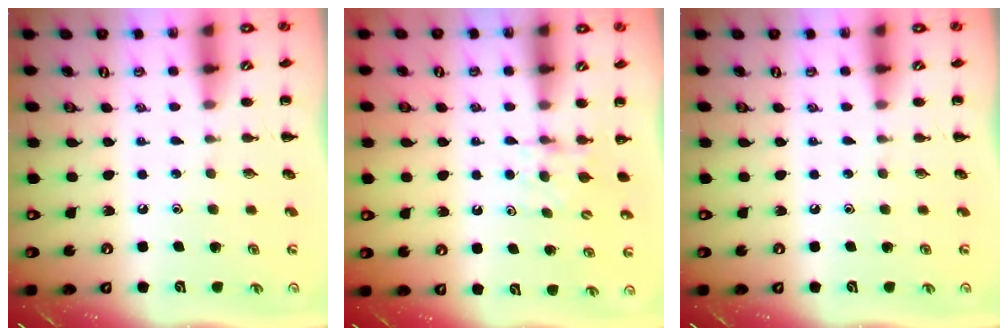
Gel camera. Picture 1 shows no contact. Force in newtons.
{"total": 4.8, "press": 4.6, "slide": 1.5}
{"total": 0.0}